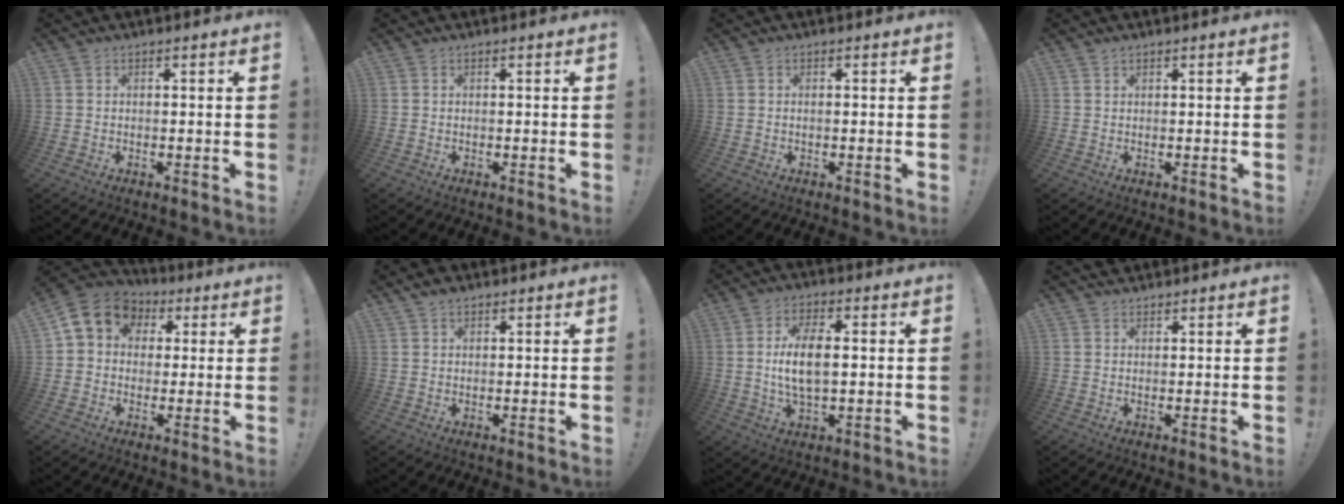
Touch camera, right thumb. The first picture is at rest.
{"total": 0.0}
{"total": 0.6, "force": [-0.3, 0.2, 0.5], "torque": [-0.015, 0.003, -0.004]}
{"total": 0.6, "force": [0.6, 0.2, 0.3], "torque": [-0.003, 0.000, 0.010]}
{"total": 9.3, "force": [2.8, 7.9, 4.1], "torque": [-0.055, -0.006, 0.057]}
{"total": 1.9, "force": [1.5, 0.8, 0.9], "torque": [-0.009, -0.007, 0.027]}
{"total": 9.8, "force": [0.6, 4.3, 8.9], "torque": [-0.165, -0.007, 0.005]}
{"total": 1.7, "force": [1.4, 0.9, 0.2], "torque": [-0.004, -0.007, 0.028]}